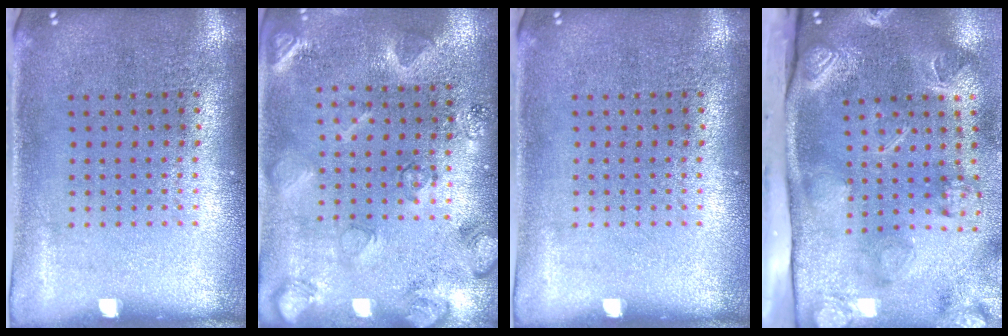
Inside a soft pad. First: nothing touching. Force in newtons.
{"total": 2.1, "press": 2.1, "slide": 0.5}
{"total": 0.0}
{"total": 4.4, "press": 3.2, "slide": 3.1}